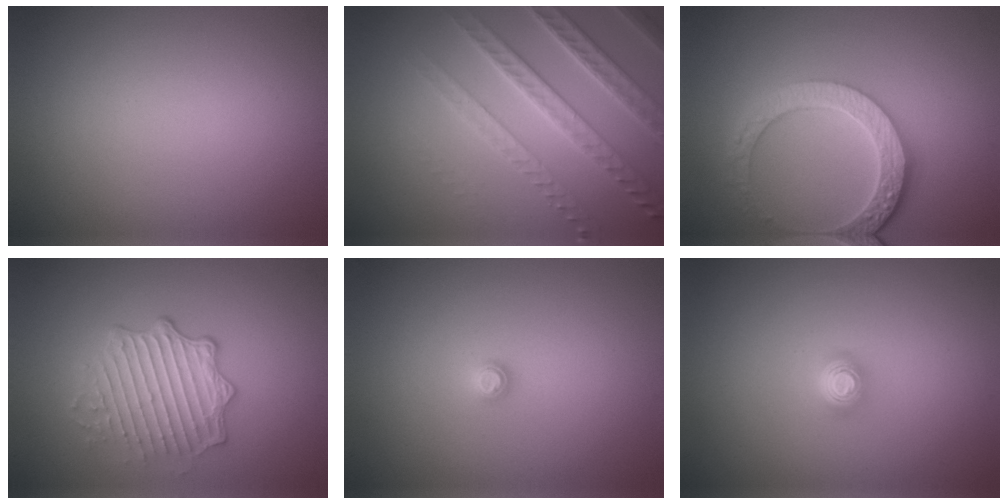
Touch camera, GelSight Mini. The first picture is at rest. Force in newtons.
{"total": 4.5, "press": 4.4, "slide": 1.1}
{"total": 4.9, "press": 4.2, "slide": 2.4}
{"total": 4.2, "press": 3.8, "slide": 1.7}
{"total": 0.8, "press": 0.8, "slide": 0.1}
{"total": 2.0, "press": 1.3, "slide": 1.5}